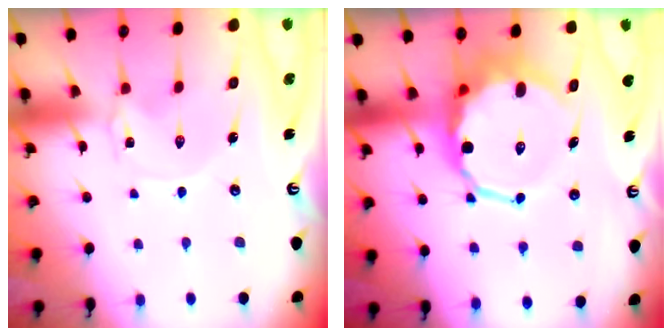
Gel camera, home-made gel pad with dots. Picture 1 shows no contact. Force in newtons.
{"total": 12.0, "press": 11.7, "slide": 3.0}